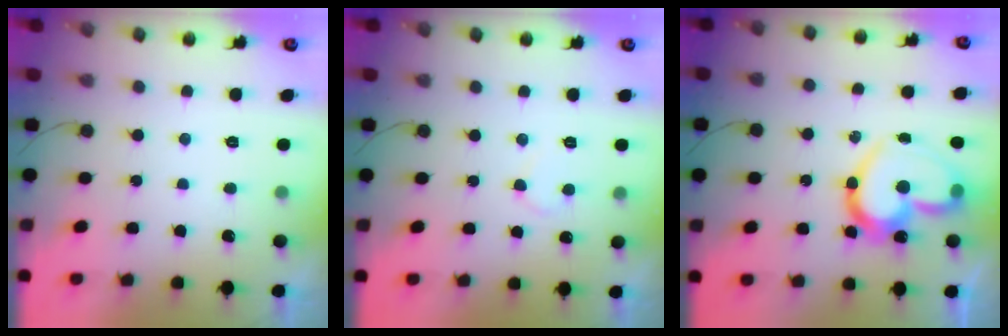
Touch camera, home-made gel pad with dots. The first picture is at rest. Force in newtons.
{"total": 4.9, "press": 4.9, "slide": 0.5}
{"total": 19.1, "press": 19.0, "slide": 1.3}